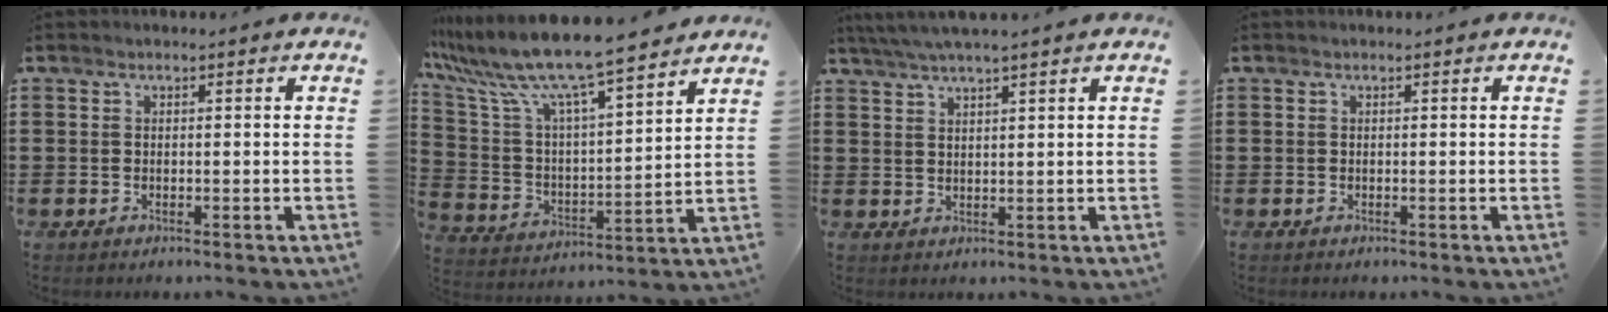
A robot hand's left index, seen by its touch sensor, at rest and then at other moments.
{"total": 9.7, "force": [8.5, 0.0, 4.7], "torque": [-0.129, -0.061, 0.141]}
{"total": 3.3, "force": [2.8, -0.4, 1.8], "torque": [-0.041, -0.003, 0.050]}
{"total": 0.0}